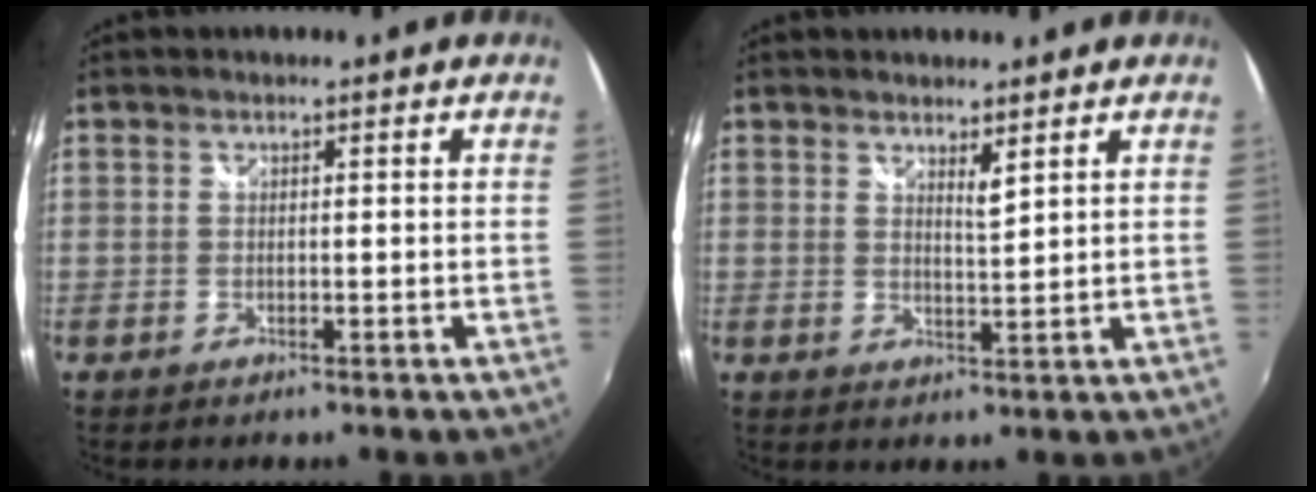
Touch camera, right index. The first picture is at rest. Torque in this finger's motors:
{"motor_torque": [-0.01, 0.18, 0.08, 0.00]}